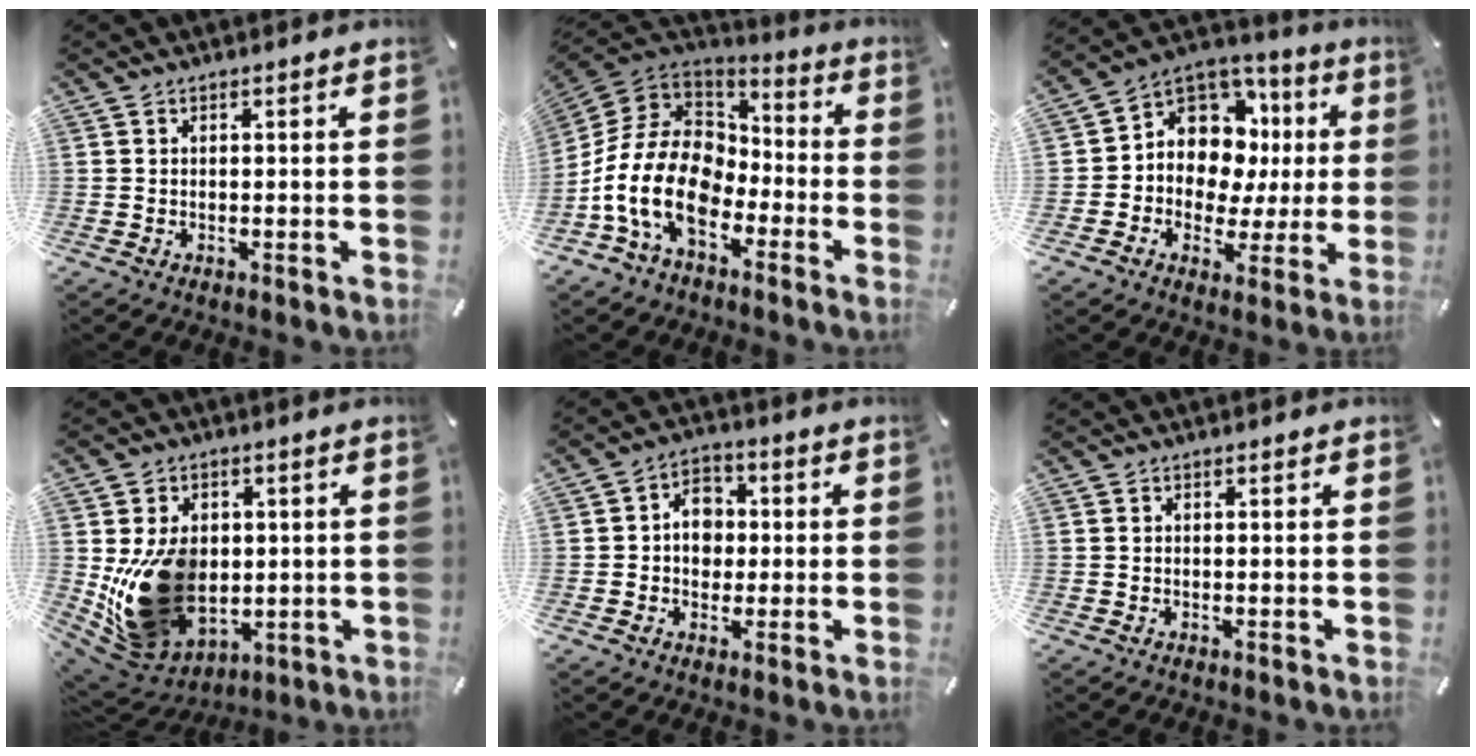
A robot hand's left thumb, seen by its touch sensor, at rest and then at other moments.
{"total": 18.8, "force": [-7.3, 12.6, 11.9], "torque": [-0.269, 0.025, -0.127]}
{"total": 10.9, "force": [2.2, 9.8, 4.2], "torque": [-0.068, -0.032, 0.049]}
{"total": 17.2, "force": [0.1, 13.8, 10.2], "torque": [-0.183, -0.022, 0.015]}
{"total": 7.1, "force": [-0.1, 6.0, 3.8], "torque": [-0.056, 0.010, -0.004]}
{"total": 0.0}